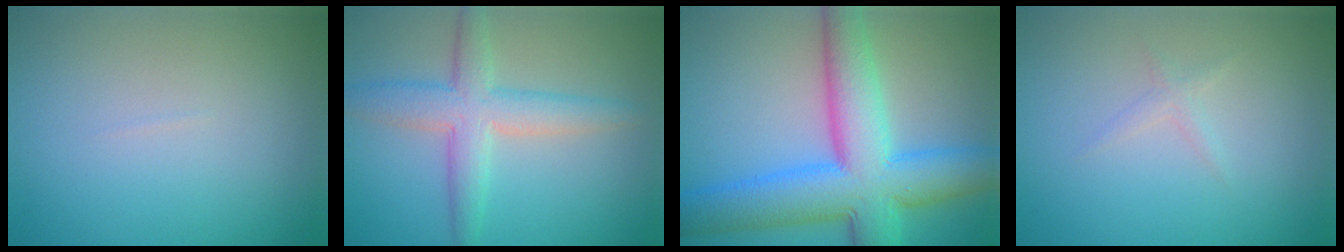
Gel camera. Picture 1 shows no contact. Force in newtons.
{"total": 4.5, "press": 4.5, "slide": 0.1}
{"total": 10.7, "press": 10.7, "slide": 0.3}
{"total": 0.8, "press": 0.8, "slide": 0.0}